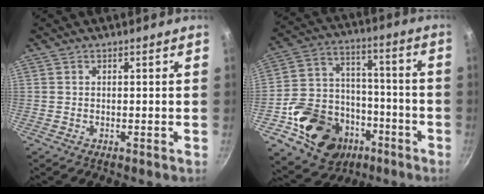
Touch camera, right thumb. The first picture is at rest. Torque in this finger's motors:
{"motor_torque": [1.89, 0.94, 0.95, -1.07, 0.12]}